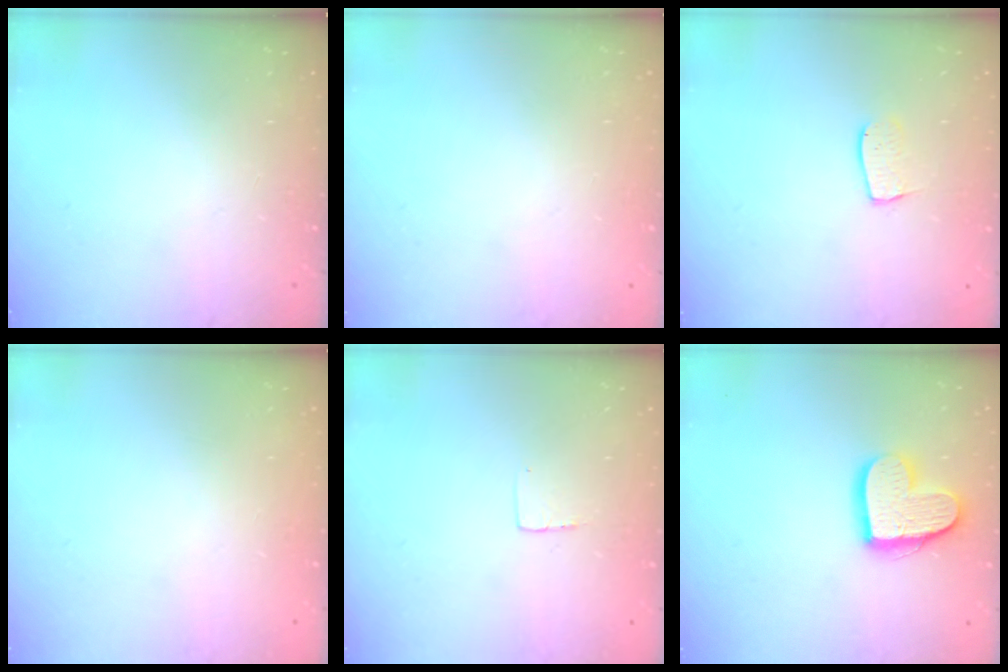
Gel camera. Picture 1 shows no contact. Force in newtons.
{"total": 0.0}
{"total": 5.5, "press": 5.5, "slide": 0.4}
{"total": 0.0}
{"total": 3.0, "press": 3.0, "slide": 0.2}
{"total": 14.1, "press": 14.0, "slide": 1.0}